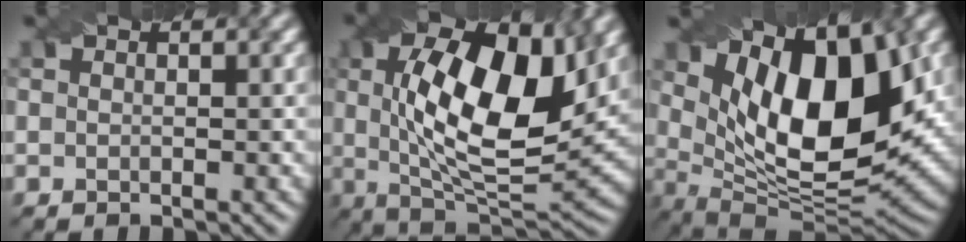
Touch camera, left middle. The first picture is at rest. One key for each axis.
{"total": 13.2, "fx": 3.0, "fy": 5.5, "fz": 11.6, "tx": -0.190, "ty": 0.001, "tz": 0.046}
{"total": 13.7, "fx": 4.1, "fy": 6.1, "fz": 11.6, "tx": -0.184, "ty": -0.009, "tz": 0.071}